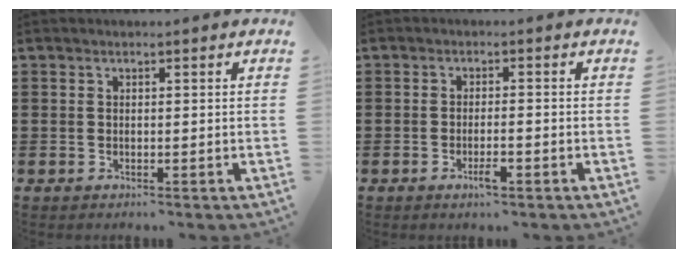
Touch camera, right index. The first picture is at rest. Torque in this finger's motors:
{"motor_torque": [-0.21, 0.42, 0.02, 0.00]}